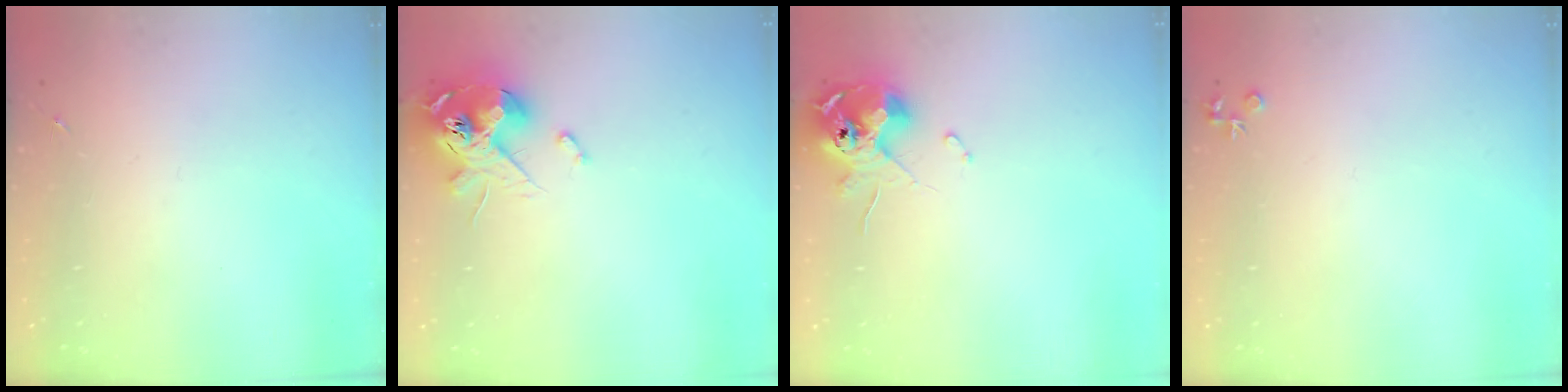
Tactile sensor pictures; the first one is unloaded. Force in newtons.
{"total": 13.4, "press": 13.3, "slide": 1.4}
{"total": 10.8, "press": 10.7, "slide": 1.7}
{"total": 4.0, "press": 4.0, "slide": 0.6}